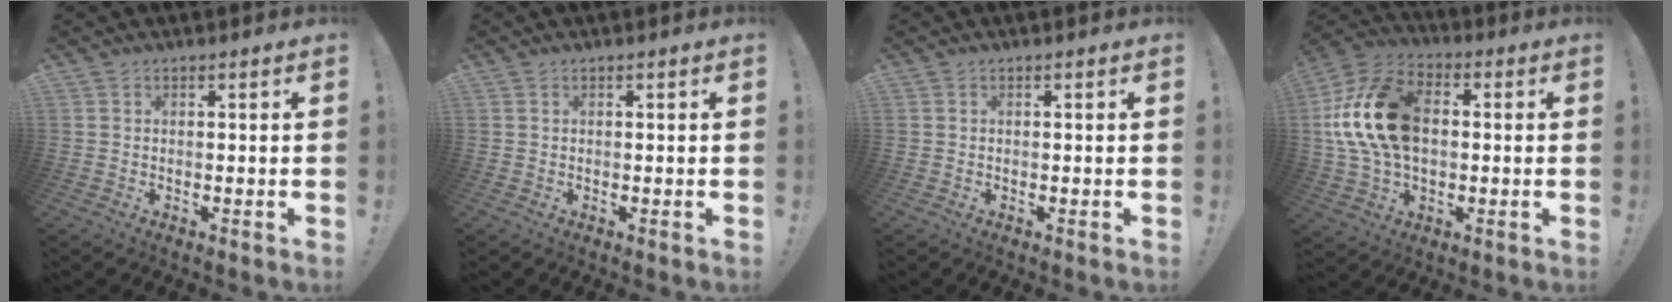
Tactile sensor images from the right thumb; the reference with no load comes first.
{"total": 0.0}
{"total": 0.0}
{"total": 21.2, "force": [2.0, 14.3, 15.5], "torque": [-0.271, 0.018, 0.047]}